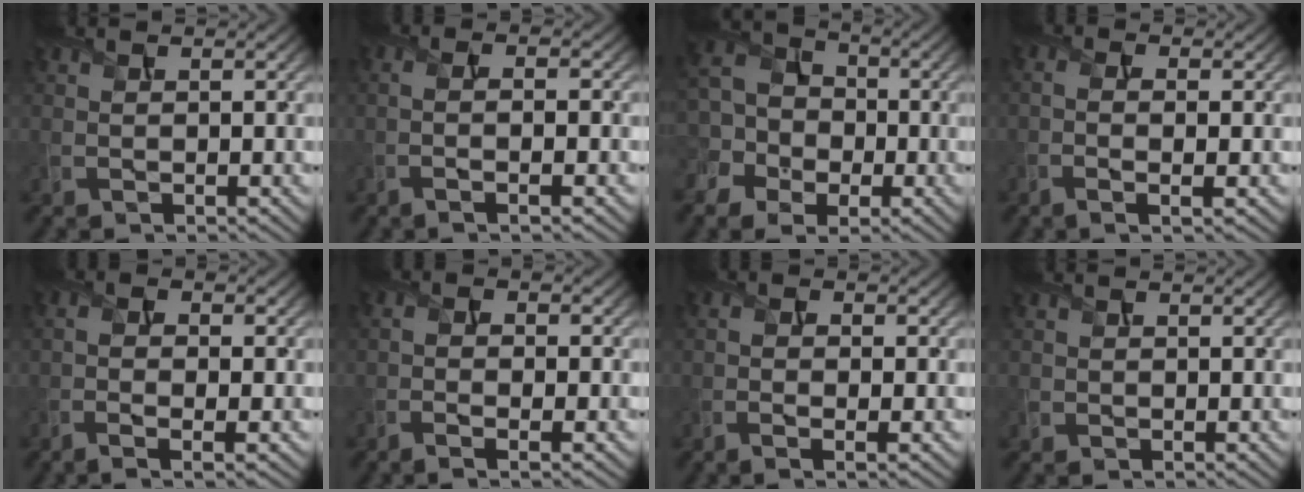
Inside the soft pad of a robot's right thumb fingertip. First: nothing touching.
{"total": 3.5, "force": [-1.1, 0.8, 3.2], "torque": [-0.051, 0.003, -0.027]}
{"total": 8.9, "force": [-2.9, 7.4, 3.8], "torque": [-0.096, -0.011, -0.080]}
{"total": 2.8, "force": [-0.8, 0.7, 2.5], "torque": [-0.054, -0.003, -0.020]}
{"total": 3.7, "force": [-1.4, 1.1, 3.3], "torque": [-0.065, -0.005, -0.030]}
{"total": 3.3, "force": [-1.5, 1.0, 2.8], "torque": [-0.051, -0.004, -0.032]}
{"total": 2.9, "force": [-1.0, 1.0, 2.5], "torque": [-0.040, -0.003, -0.025]}
{"total": 0.8, "force": [-0.4, 0.7, 0.0], "torque": [0.002, -0.007, -0.009]}